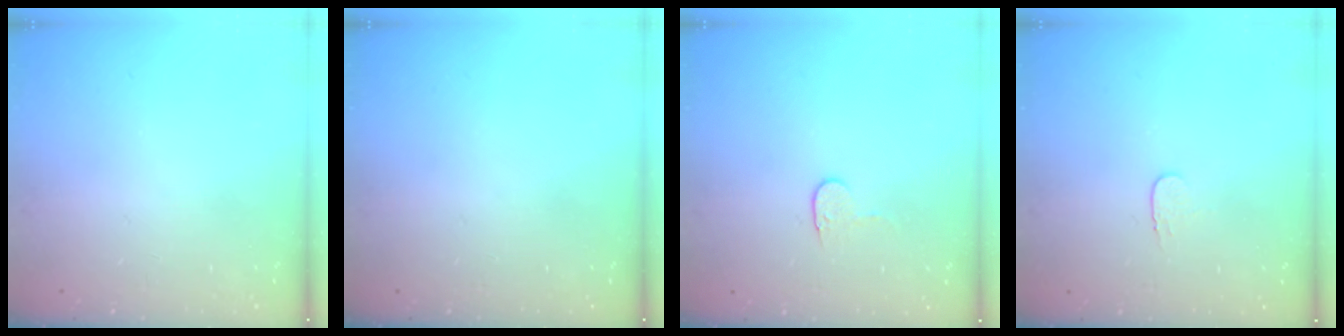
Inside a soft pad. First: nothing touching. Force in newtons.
{"total": 0.0}
{"total": 4.1, "press": 4.1, "slide": 0.4}
{"total": 3.6, "press": 3.6, "slide": 0.4}